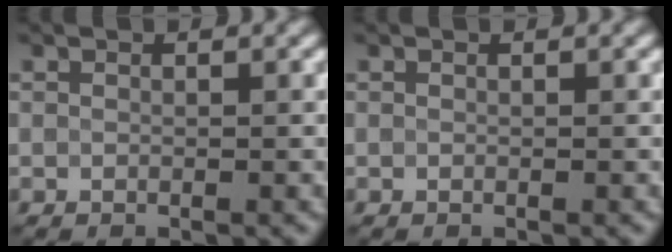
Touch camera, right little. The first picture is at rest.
{"total": 0.0}